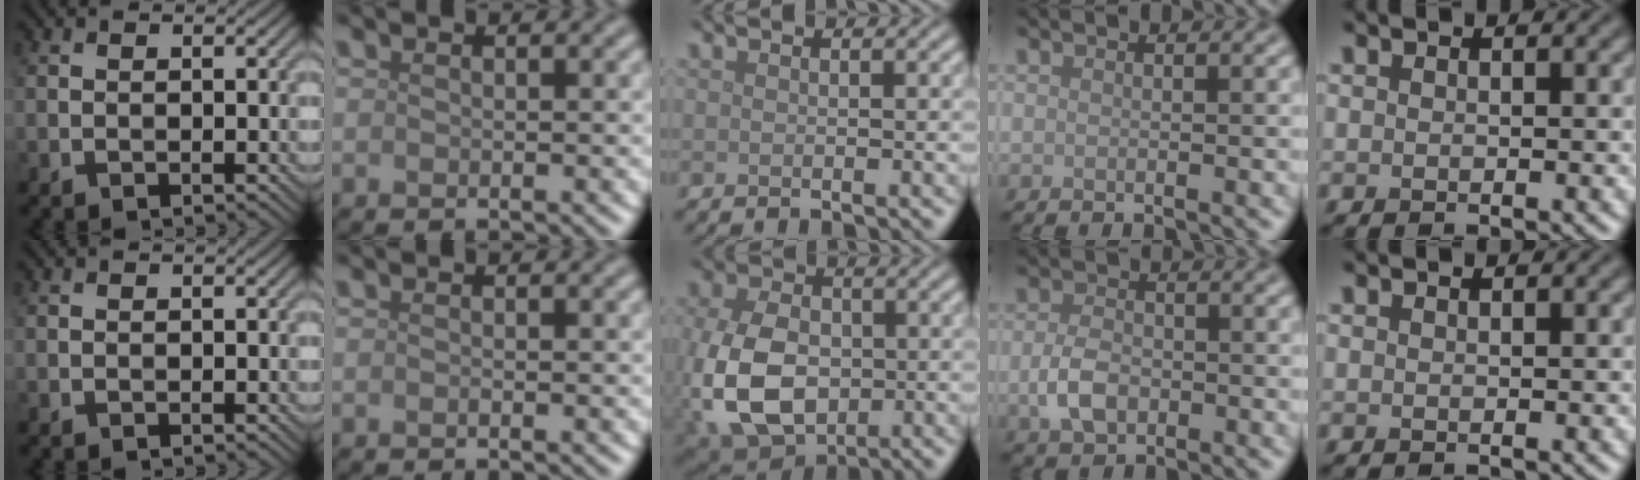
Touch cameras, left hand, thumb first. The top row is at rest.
{"middle": {"total": 10.3, "force": [-2.0, 7.1, 7.2], "torque": [-0.175, -0.016, -0.043]}, "ring": {"total": 3.1, "force": [-0.7, 2.1, 2.1], "torque": [-0.044, -0.003, -0.016]}}